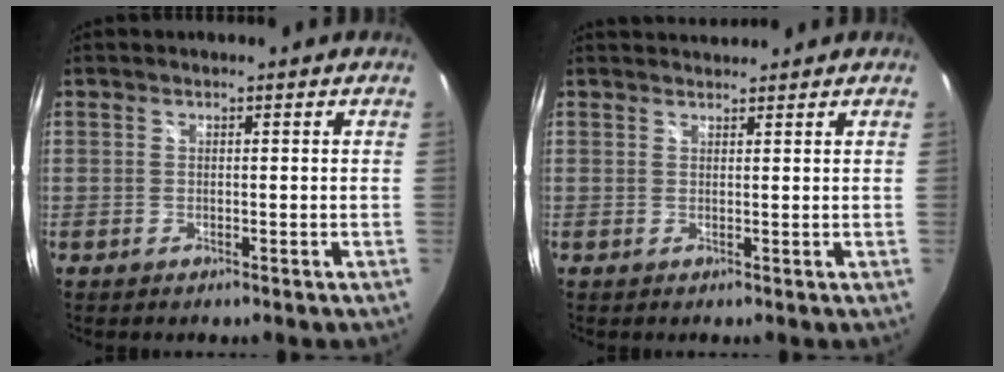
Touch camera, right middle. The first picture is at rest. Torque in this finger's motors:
{"motor_torque": [-0.64, -0.78, -0.05, 0.00]}